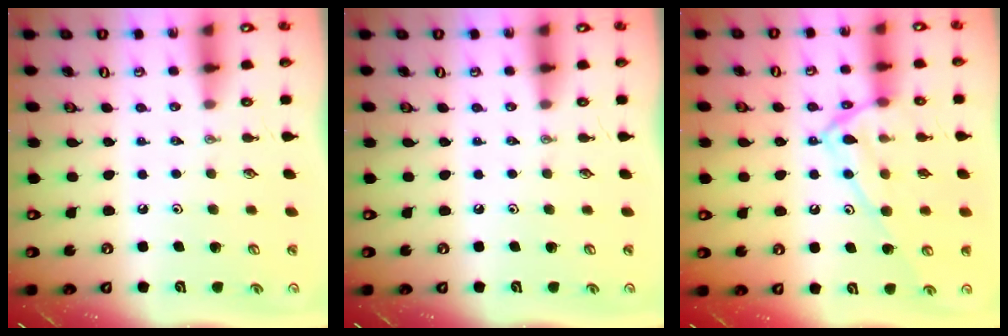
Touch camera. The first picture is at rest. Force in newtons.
{"total": 0.0}
{"total": 15.8, "press": 15.8, "slide": 1.1}